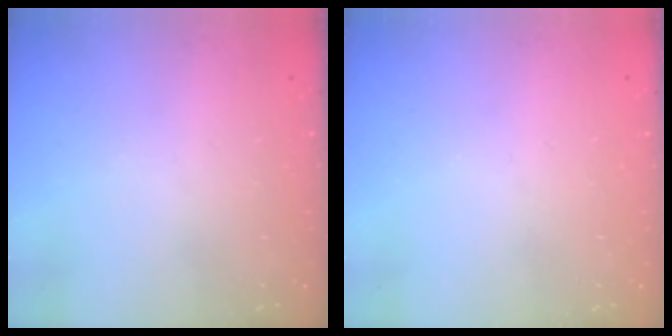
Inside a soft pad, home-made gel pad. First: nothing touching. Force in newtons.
{"total": 0.0}